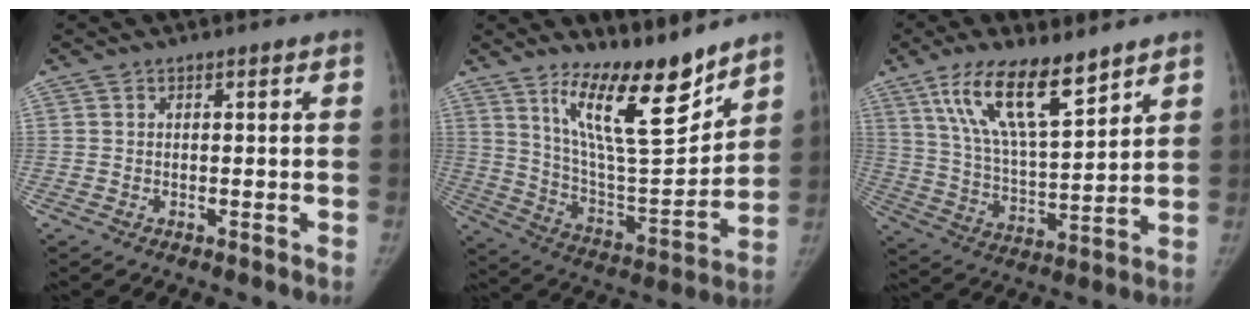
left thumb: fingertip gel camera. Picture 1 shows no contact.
{"total": 17.6, "force": [12.7, 4.3, 11.3], "torque": [-0.150, -0.097, 0.229]}
{"total": 15.3, "force": [9.8, 4.5, 10.8], "torque": [-0.179, -0.047, 0.192]}